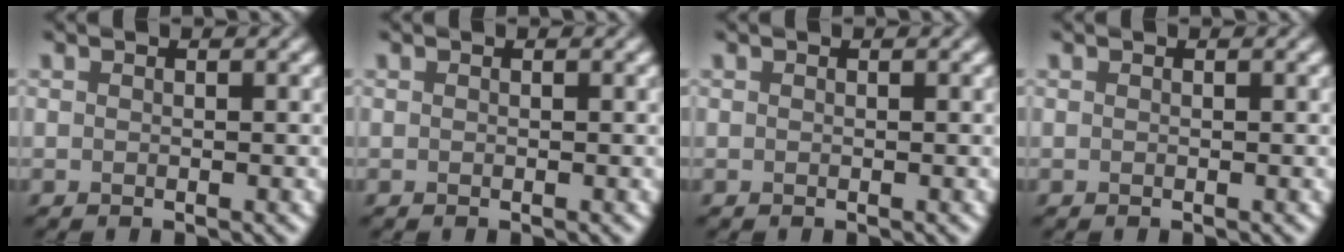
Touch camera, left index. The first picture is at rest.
{"total": 0.0}
{"total": 0.0}
{"total": 0.0}